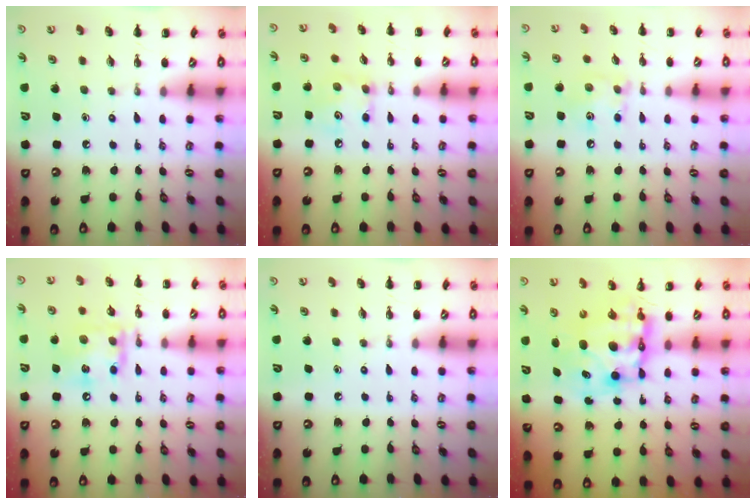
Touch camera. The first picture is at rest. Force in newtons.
{"total": 5.8, "press": 5.8, "slide": 0.5}
{"total": 6.4, "press": 6.4, "slide": 0.3}
{"total": 13.9, "press": 13.8, "slide": 1.8}
{"total": 0.0}
{"total": 10.2, "press": 9.7, "slide": 3.0}